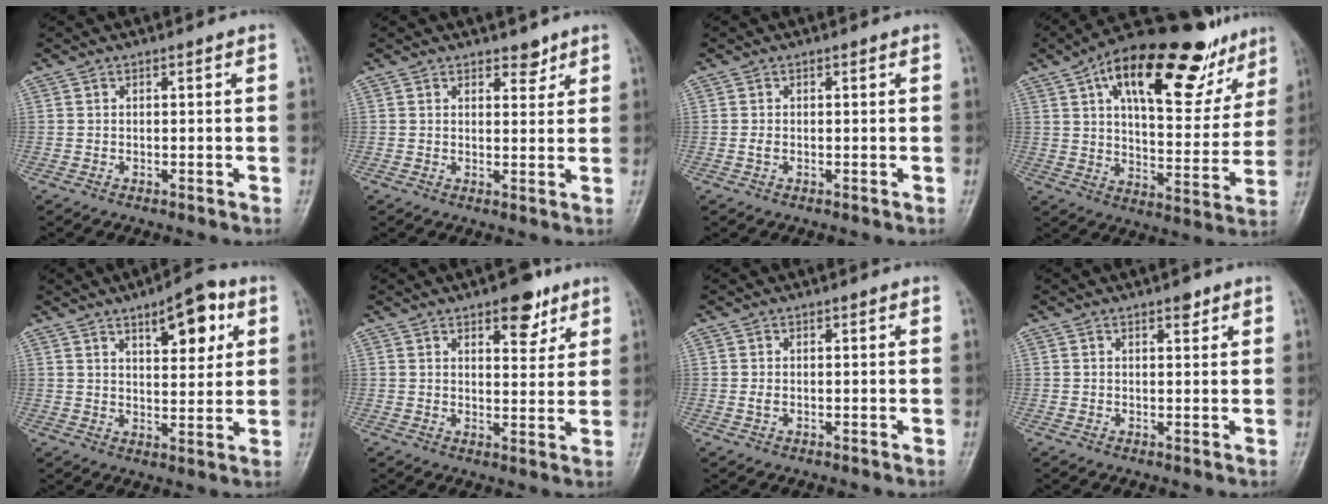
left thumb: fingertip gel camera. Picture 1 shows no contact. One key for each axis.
{"total": 2.8, "fx": 2.2, "fy": 1.5, "fz": 1.1, "tx": 0.004, "ty": -0.014, "tz": 0.031}
{"total": 0.8, "fx": -0.1, "fy": 0.5, "fz": 0.6, "tx": -0.013, "ty": -0.001, "tz": -0.003}
{"total": 25.9, "fx": 15.0, "fy": 11.1, "fz": 18.0, "tx": -0.225, "ty": -0.018, "tz": 0.229}
{"total": 10.2, "fx": 4.8, "fy": 4.2, "fz": 8.0, "tx": -0.085, "ty": -0.020, "tz": 0.068}
{"total": 7.5, "fx": 4.6, "fy": 3.5, "fz": 4.8, "tx": -0.037, "ty": -0.023, "tz": 0.060}
{"total": 0.8, "fx": 0.1, "fy": 0.5, "fz": 0.7, "tx": -0.012, "ty": -0.001, "tz": 0.003}
{"total": 1.8, "fx": 1.2, "fy": 0.8, "fz": 1.0, "tx": -0.005, "ty": -0.006, "tz": 0.016}